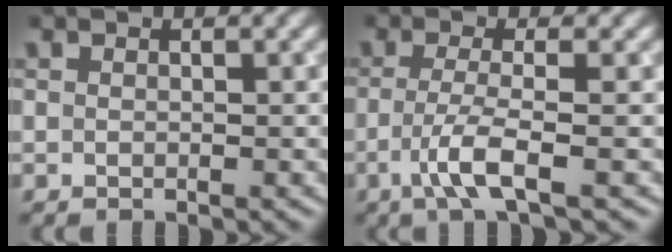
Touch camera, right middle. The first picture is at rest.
{"total": 3.6, "force": [-1.3, 0.7, 3.3], "torque": [-0.065, -0.003, -0.034]}